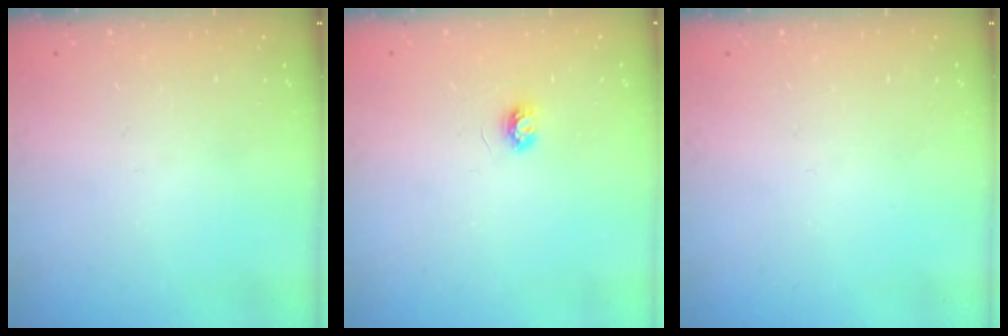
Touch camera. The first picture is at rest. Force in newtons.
{"total": 3.5, "press": 3.4, "slide": 0.3}
{"total": 0.0}